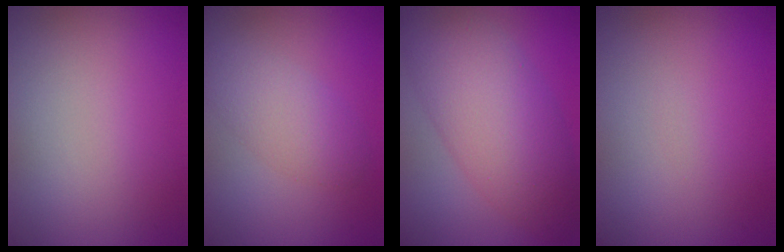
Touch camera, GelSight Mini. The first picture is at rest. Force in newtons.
{"total": 3.4, "press": 3.4, "slide": 0.1}
{"total": 8.2, "press": 8.2, "slide": 0.2}
{"total": 0.0}